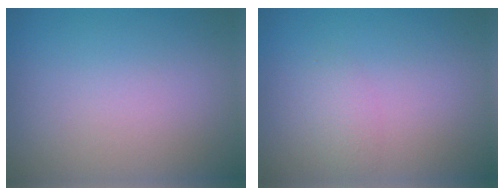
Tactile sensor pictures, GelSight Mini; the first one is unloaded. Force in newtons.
{"total": 1.2, "press": 1.2, "slide": 0.1}